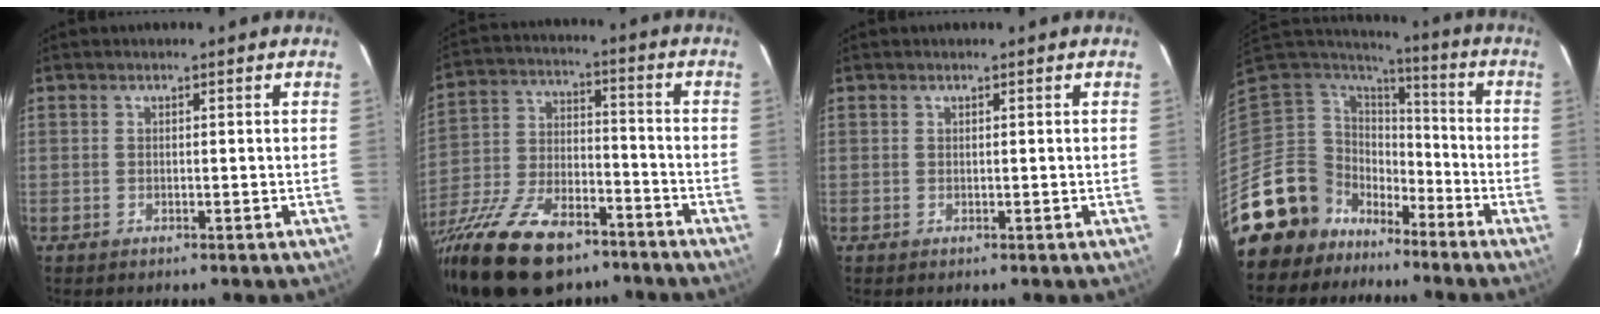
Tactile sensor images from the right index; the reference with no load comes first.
{"total": 24.2, "force": [-16.6, 10.9, 13.8], "torque": [-0.291, -0.029, -0.276]}
{"total": 0.0}
{"total": 14.7, "force": [-10.7, 10.0, 1.3], "torque": [-0.070, 0.039, -0.187]}